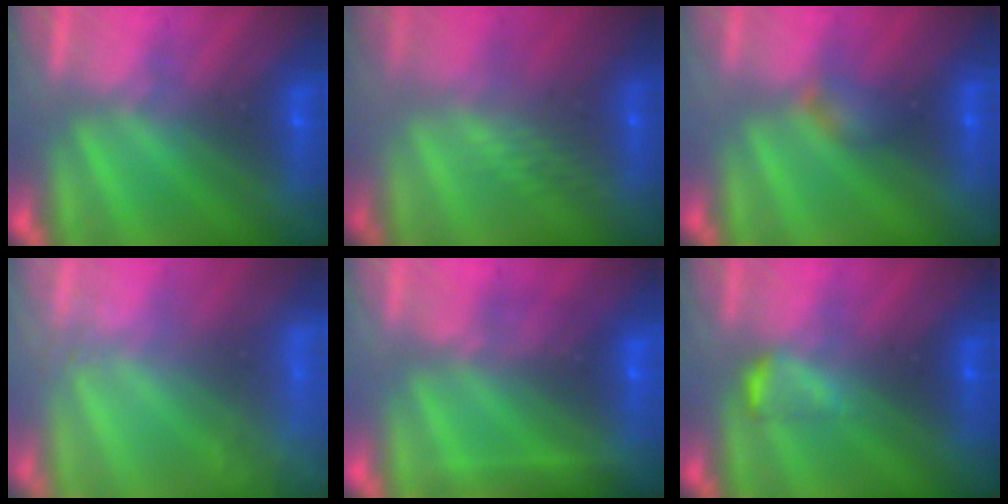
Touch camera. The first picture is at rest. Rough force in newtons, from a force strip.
{"total": 2.4}
{"total": 2.2}
{"total": 2.4}
{"total": 2.3}
{"total": 2.4}